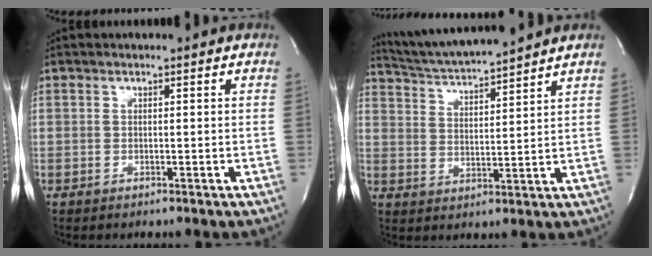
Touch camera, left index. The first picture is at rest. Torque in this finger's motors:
{"motor_torque": [-0.11, -0.12, 0.20, 0.08]}